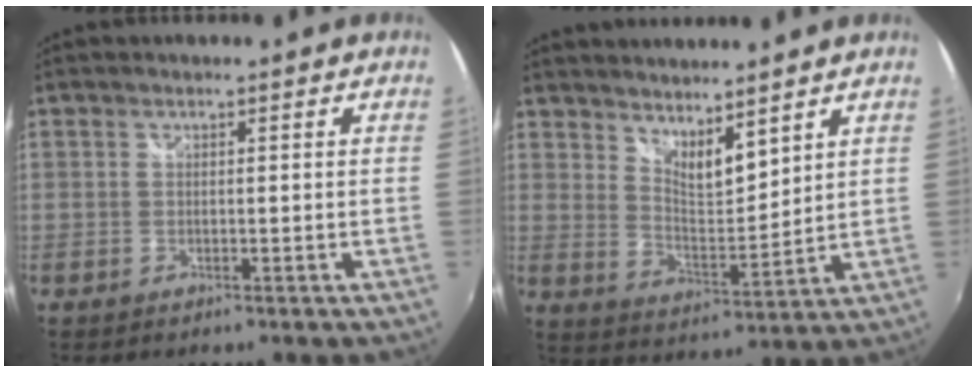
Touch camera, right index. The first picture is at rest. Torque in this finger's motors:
{"motor_torque": [0.16, 0.35, 0.02, 0.02]}